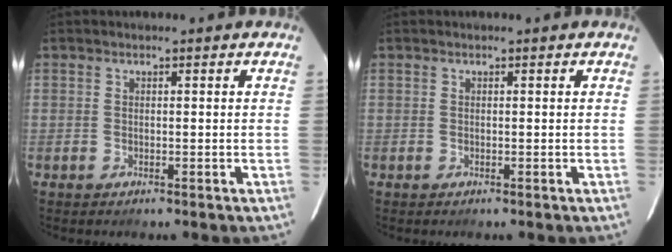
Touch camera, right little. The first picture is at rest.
{"total": 0.0}